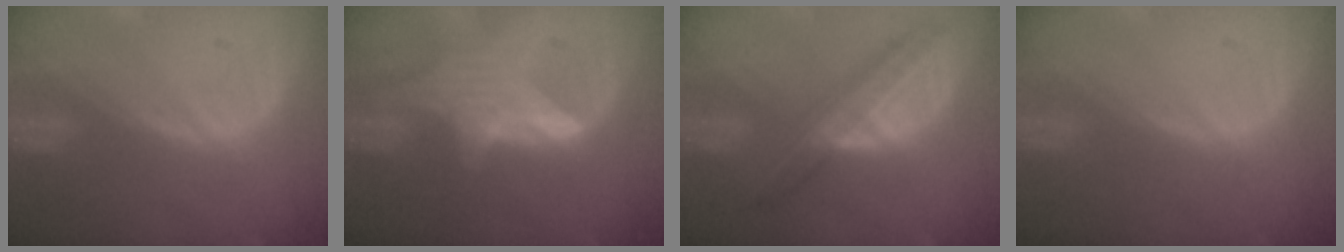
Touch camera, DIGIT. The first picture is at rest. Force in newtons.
{"total": 6.0, "press": 6.0, "slide": 0.6}
{"total": 8.3, "press": 7.0, "slide": 4.4}
{"total": 0.0}